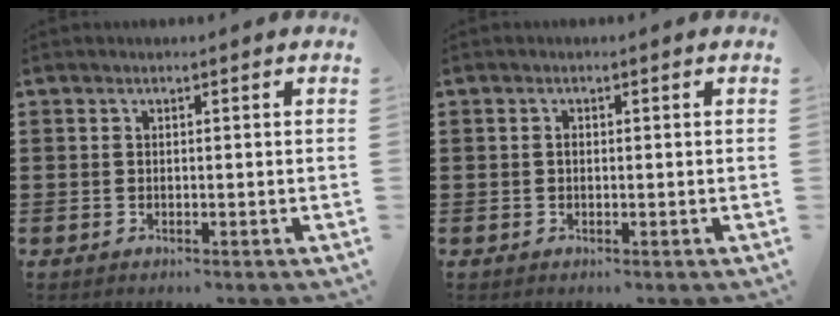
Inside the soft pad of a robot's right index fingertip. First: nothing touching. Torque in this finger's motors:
{"motor_torque": [0.12, -0.04, 0.07, 0.03]}